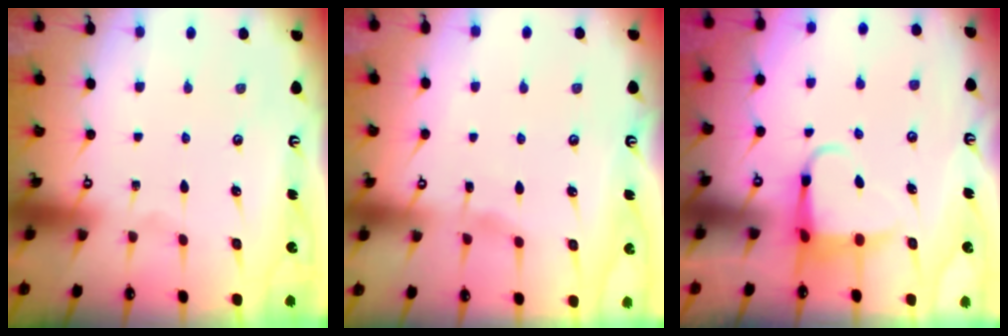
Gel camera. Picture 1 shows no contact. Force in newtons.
{"total": 2.6, "press": 2.5, "slide": 0.4}
{"total": 4.8, "press": 4.8, "slide": 0.7}